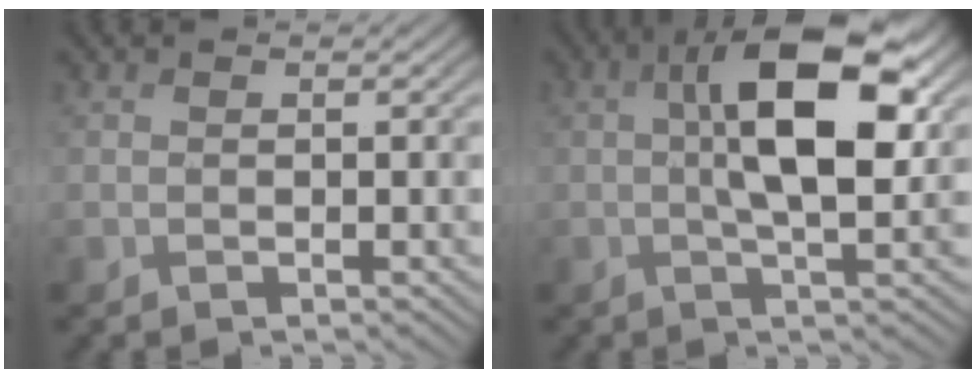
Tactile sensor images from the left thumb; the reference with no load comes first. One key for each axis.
{"total": 9.9, "fx": 1.4, "fy": 3.8, "fz": 9.1, "tx": -0.156, "ty": 0.006, "tz": 0.015}